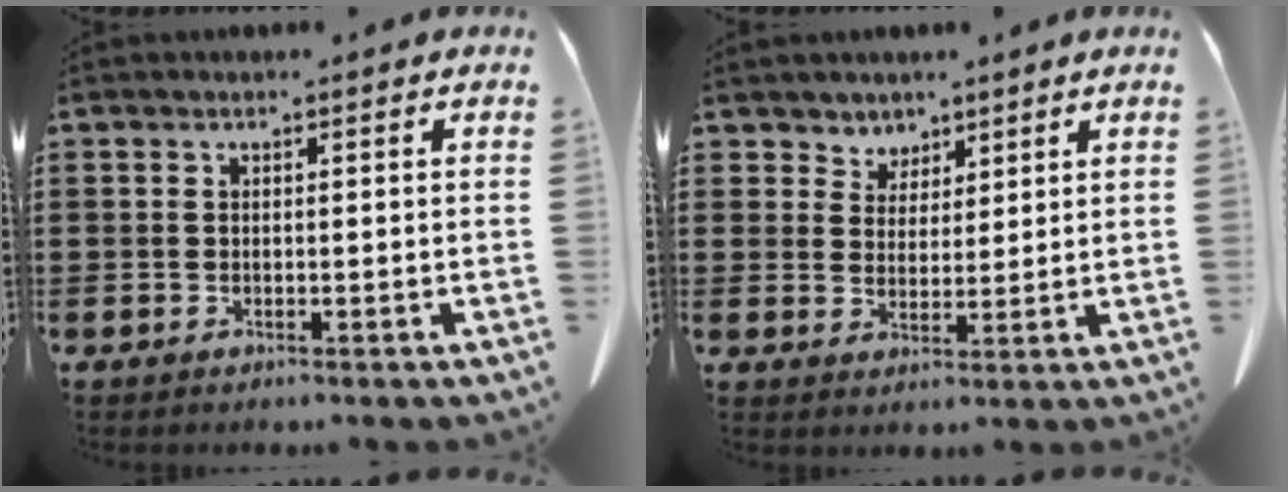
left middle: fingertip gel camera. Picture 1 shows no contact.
{"total": 3.9, "force": [3.2, 2.3, -0.2], "torque": [-0.015, -0.001, 0.060]}